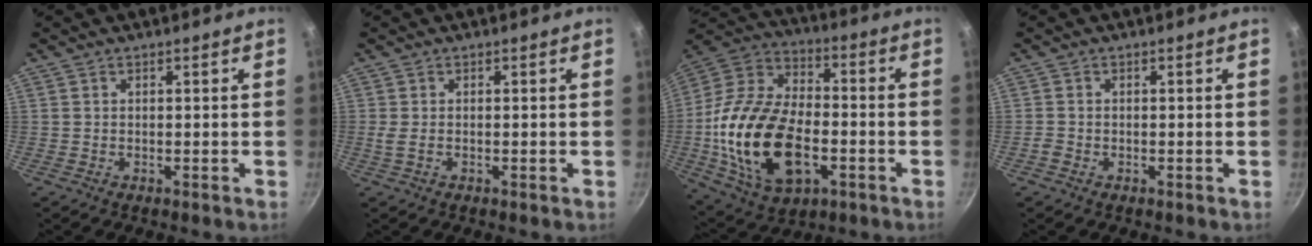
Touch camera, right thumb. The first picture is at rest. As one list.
[{"total": 1.4, "force": [-0.2, 0.6, 1.3], "torque": [-0.032, 0.002, -0.005]}, {"total": 25.2, "force": [-5.2, 15.2, 19.5], "torque": [-0.364, 0.029, -0.092]}, {"total": 0.0}]